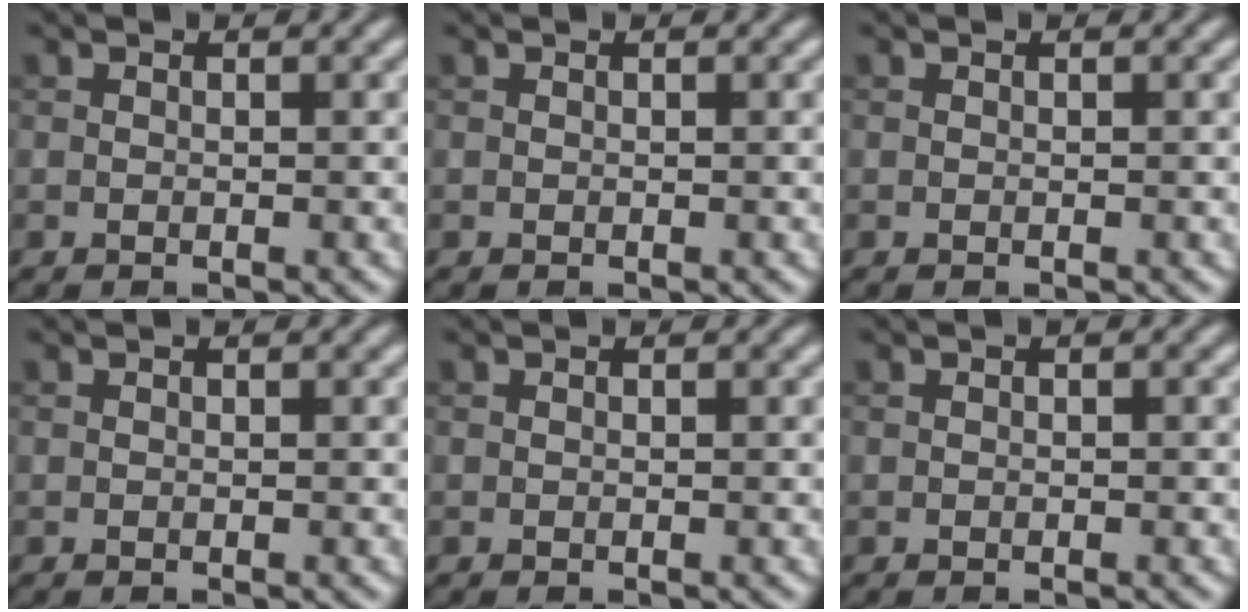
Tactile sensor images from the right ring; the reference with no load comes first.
{"total": 0.0}
{"total": 0.0}
{"total": 0.0}
{"total": 0.0}
{"total": 0.0}